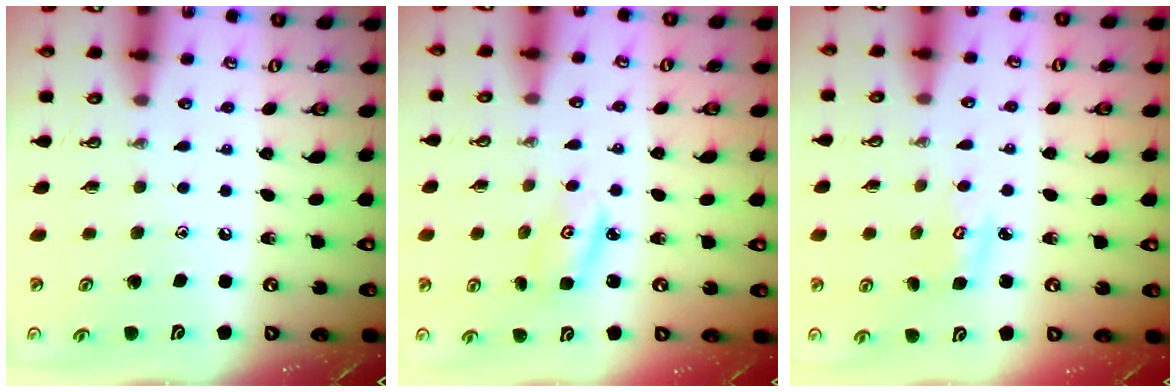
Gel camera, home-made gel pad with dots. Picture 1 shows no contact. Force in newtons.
{"total": 2.2, "press": 2.2, "slide": 0.2}
{"total": 2.8, "press": 2.8, "slide": 0.1}